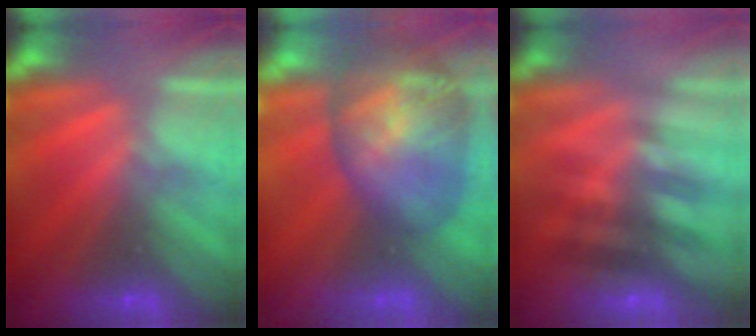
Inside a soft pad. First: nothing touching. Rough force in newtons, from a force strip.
{"total": 7.2}
{"total": 2.4}